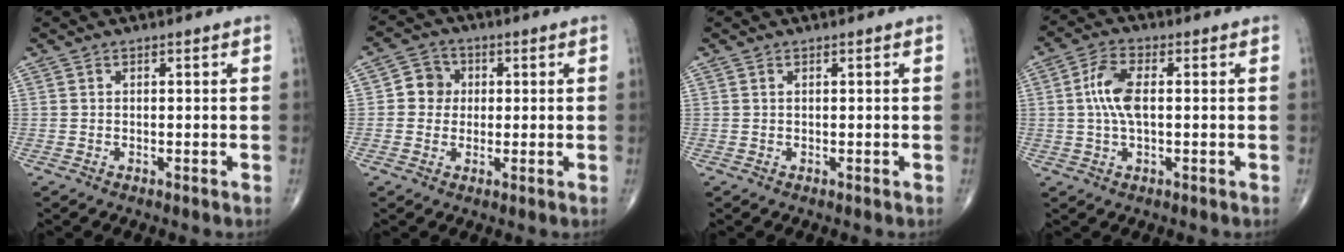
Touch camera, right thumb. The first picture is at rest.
{"total": 5.0, "force": [0.5, 4.6, 1.7], "torque": [-0.001, 0.008, -0.002]}
{"total": 0.0}
{"total": 6.8, "force": [0.5, 3.0, 6.1], "torque": [-0.135, 0.010, 0.005]}